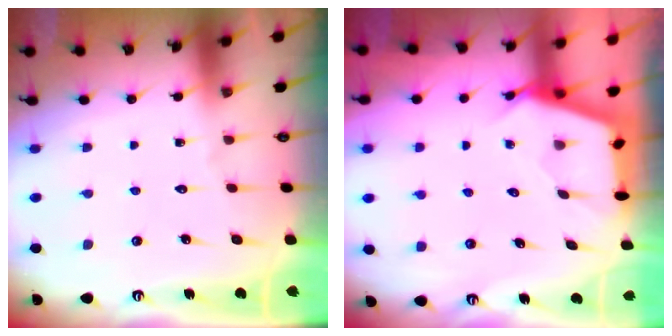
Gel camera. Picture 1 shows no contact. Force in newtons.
{"total": 2.7, "press": 2.7, "slide": 0.3}